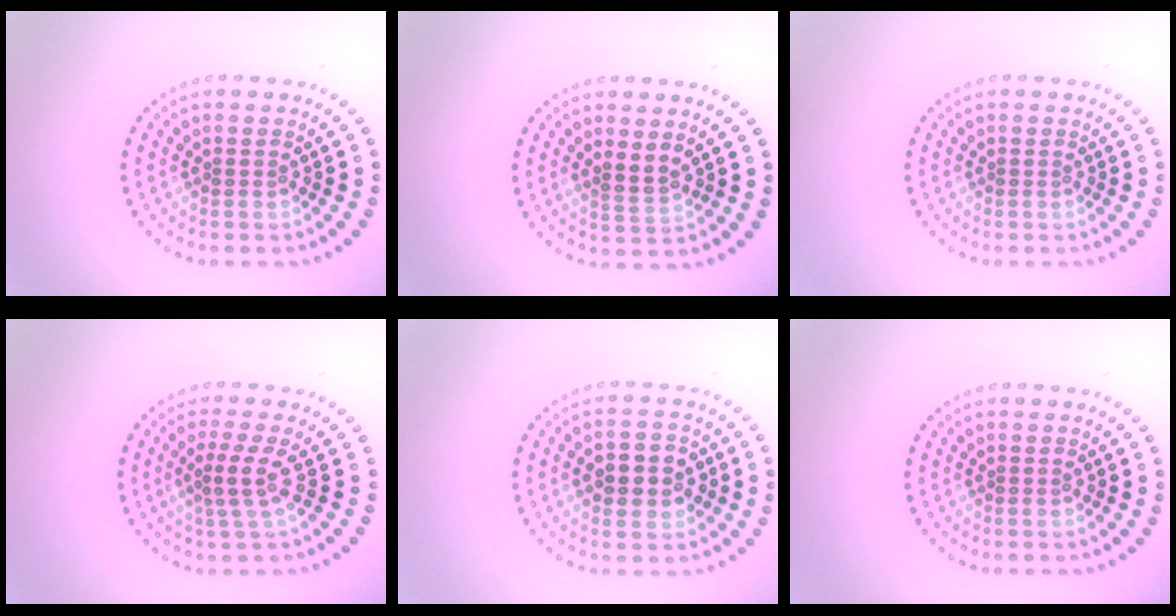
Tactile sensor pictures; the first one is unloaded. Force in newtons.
{"total": 1.7, "press": 1.5, "slide": 0.9}
{"total": 0.0}
{"total": 2.5, "press": 1.7, "slide": 1.8}
{"total": 3.9, "press": 3.9, "slide": 0.4}
{"total": 0.0}